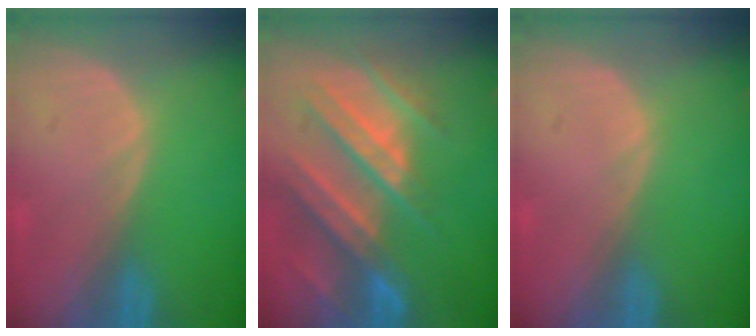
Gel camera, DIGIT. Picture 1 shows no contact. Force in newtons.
{"total": 11.3, "press": 9.9, "slide": 5.3}
{"total": 0.0}